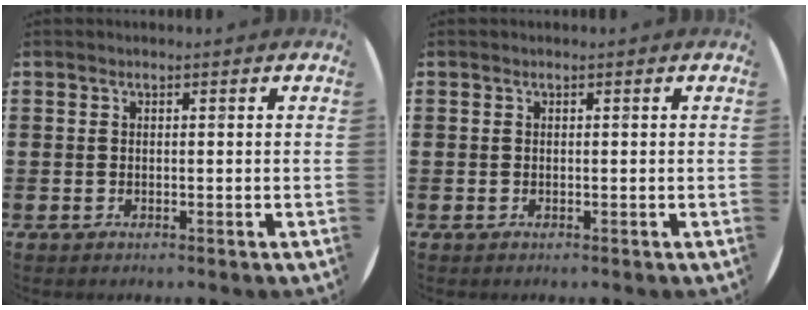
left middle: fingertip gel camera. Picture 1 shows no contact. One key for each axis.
{"total": 0.0}